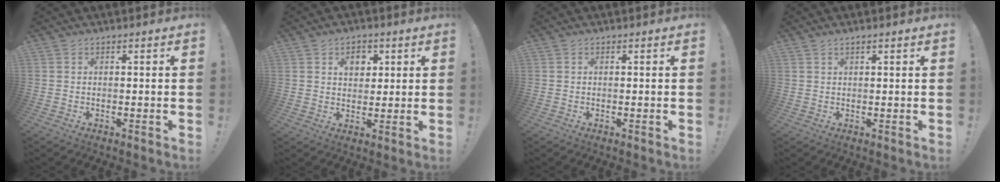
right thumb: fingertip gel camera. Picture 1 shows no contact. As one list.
[{"total": 6.5, "force": [2.9, 5.2, 2.7], "torque": [-0.027, -0.010, 0.048]}, {"total": 0.0}, {"total": 1.2, "force": [0.8, -0.1, 0.9], "torque": [-0.017, 0.000, 0.014]}]